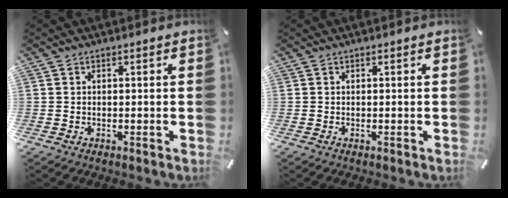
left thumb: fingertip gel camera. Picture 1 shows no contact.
{"total": 0.0}